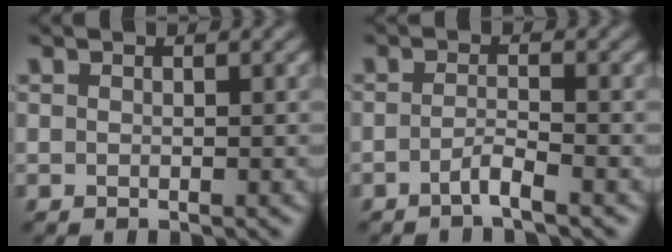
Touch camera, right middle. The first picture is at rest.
{"total": 1.9, "force": [-1.1, 0.2, 1.5], "torque": [-0.025, 0.004, -0.028]}